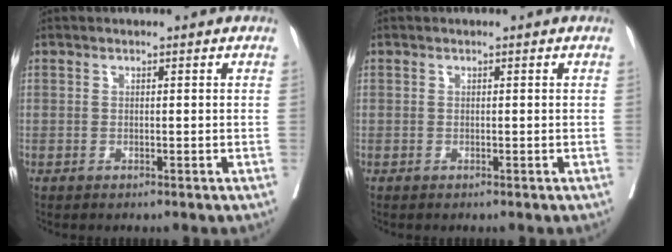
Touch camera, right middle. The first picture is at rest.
{"total": 0.0}